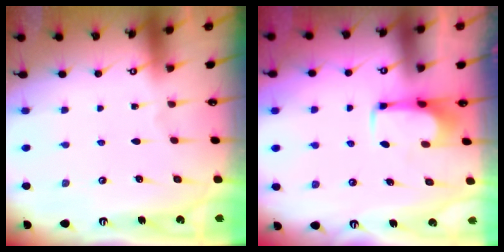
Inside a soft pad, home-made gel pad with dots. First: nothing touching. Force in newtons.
{"total": 2.0, "press": 2.0, "slide": 0.2}